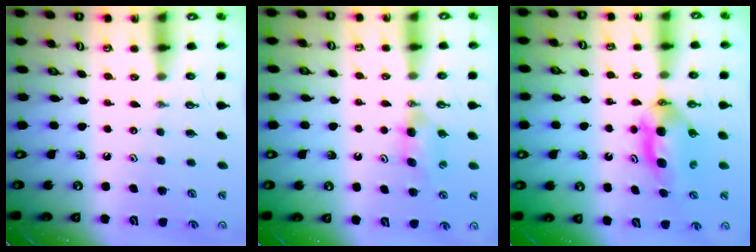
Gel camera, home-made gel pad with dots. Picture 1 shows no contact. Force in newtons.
{"total": 4.7, "press": 4.6, "slide": 1.1}
{"total": 8.4, "press": 5.1, "slide": 6.6}